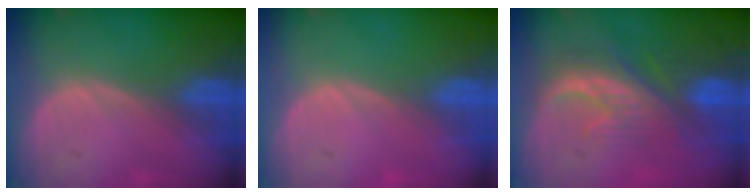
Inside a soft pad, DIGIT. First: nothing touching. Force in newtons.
{"total": 0.0}
{"total": 8.0, "press": 7.4, "slide": 3.1}